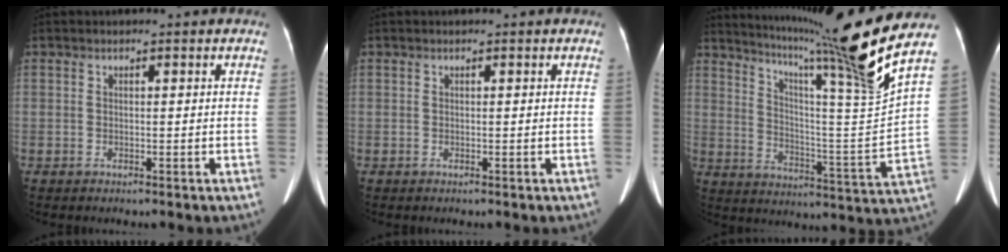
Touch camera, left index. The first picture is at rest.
{"total": 0.0}
{"total": 19.9, "force": [15.5, -4.2, 11.8], "torque": [-0.188, -0.067, 0.226]}